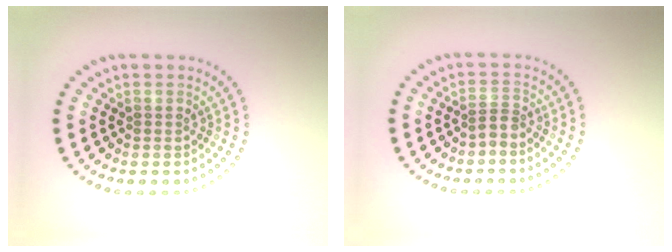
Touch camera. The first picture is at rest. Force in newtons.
{"total": 1.2, "press": 0.8, "slide": 0.9}